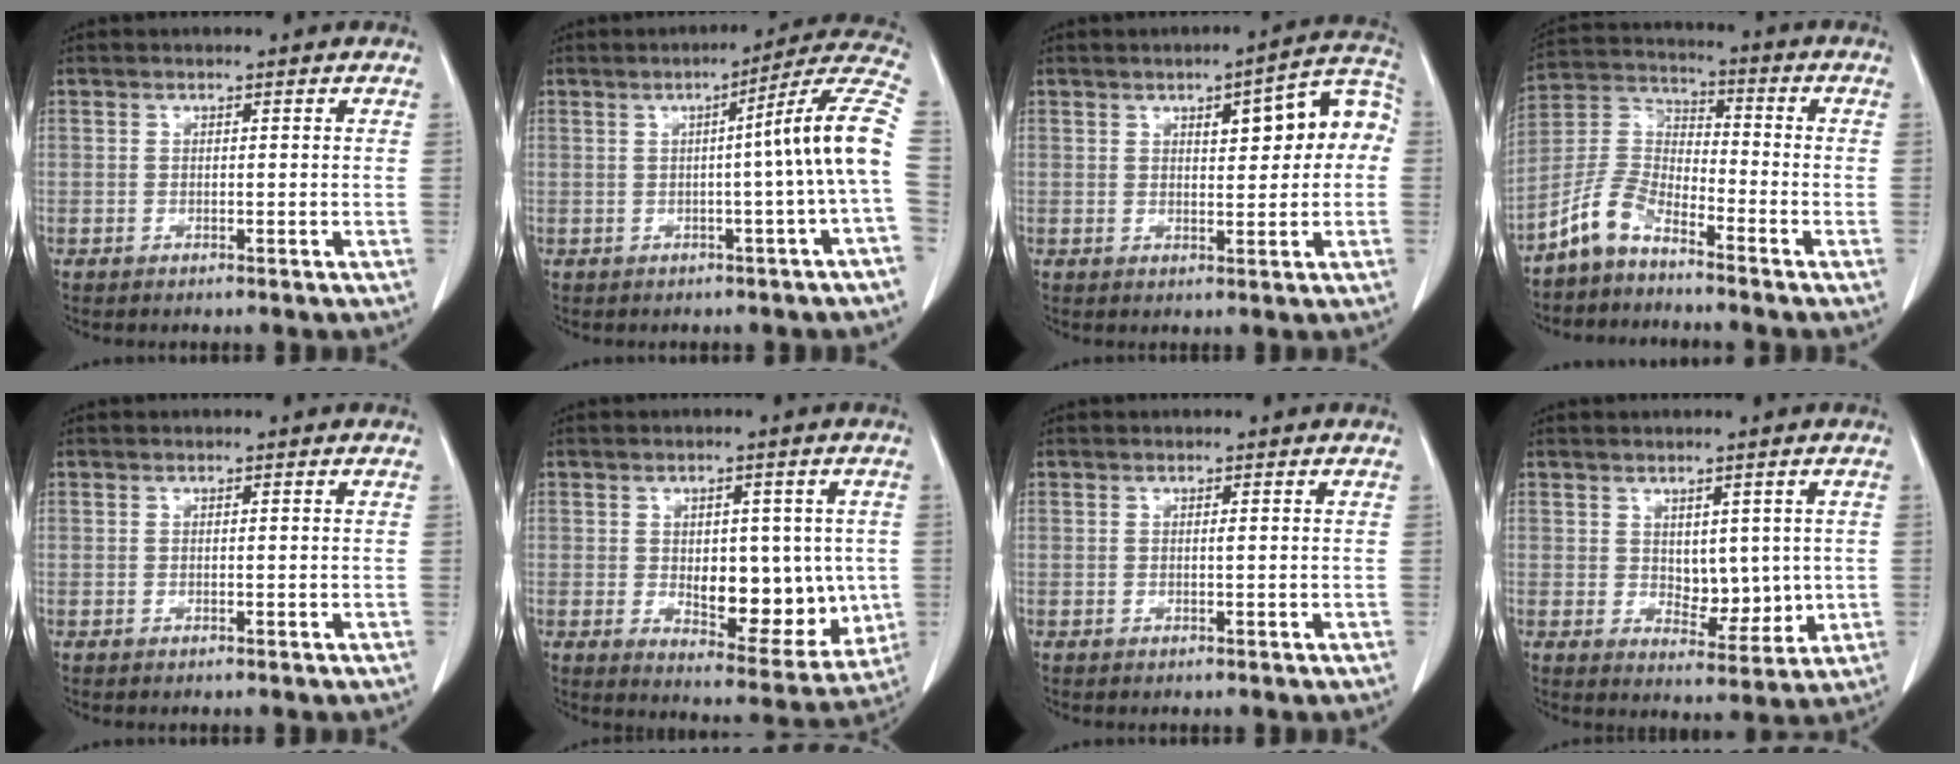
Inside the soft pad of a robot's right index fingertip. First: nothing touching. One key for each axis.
{"total": 12.2, "fx": -0.5, "fy": -1.7, "fz": 12.0, "tx": -0.149, "ty": 0.021, "tz": -0.013}
{"total": 10.8, "fx": 2.0, "fy": 3.6, "fz": 10.0, "tx": -0.130, "ty": 0.039, "tz": 0.029}
{"total": 8.2, "fx": -6.1, "fy": 3.3, "fz": 4.3, "tx": -0.110, "ty": 0.014, "tz": -0.132}
{"total": 0.0}
{"total": 14.7, "fx": -0.7, "fy": 7.6, "fz": 12.6, "tx": -0.177, "ty": -0.002, "tz": 0.015}
{"total": 0.7, "fx": 0.1, "fy": 0.2, "fz": 0.7, "tx": -0.017, "ty": -0.001, "tz": 0.003}
{"total": 7.7, "fx": 0.7, "fy": 4.7, "fz": 6.0, "tx": -0.086, "ty": -0.002, "tz": 0.030}